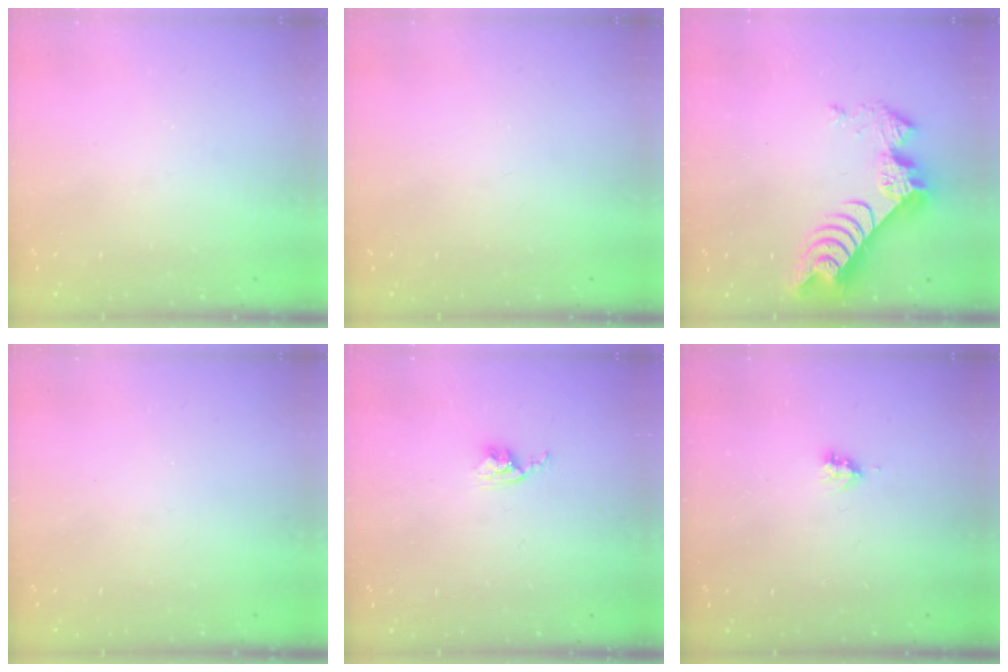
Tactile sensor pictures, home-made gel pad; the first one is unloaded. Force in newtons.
{"total": 0.0}
{"total": 9.5, "press": 9.5, "slide": 0.8}
{"total": 0.0}
{"total": 2.9, "press": 2.9, "slide": 0.4}
{"total": 3.6, "press": 3.6, "slide": 0.5}